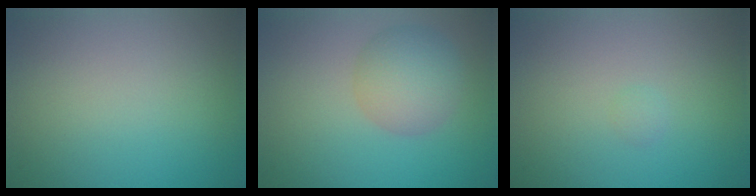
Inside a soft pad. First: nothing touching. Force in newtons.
{"total": 4.7, "press": 4.7, "slide": 0.2}
{"total": 0.5, "press": 0.5, "slide": 0.0}